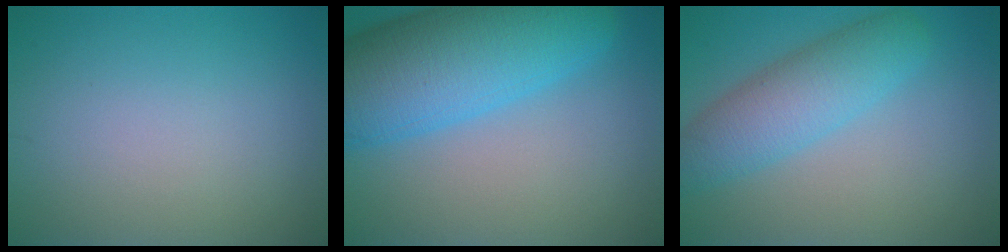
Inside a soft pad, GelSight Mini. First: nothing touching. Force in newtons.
{"total": 11.9, "press": 11.9, "slide": 0.6}
{"total": 5.4, "press": 5.4, "slide": 0.2}